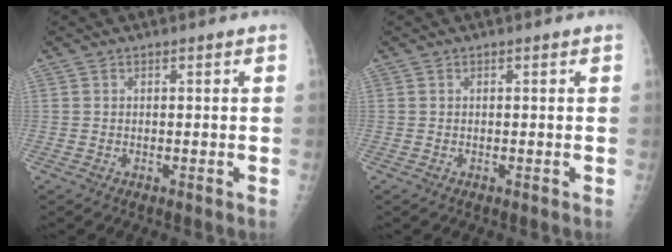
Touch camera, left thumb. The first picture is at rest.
{"total": 0.0}